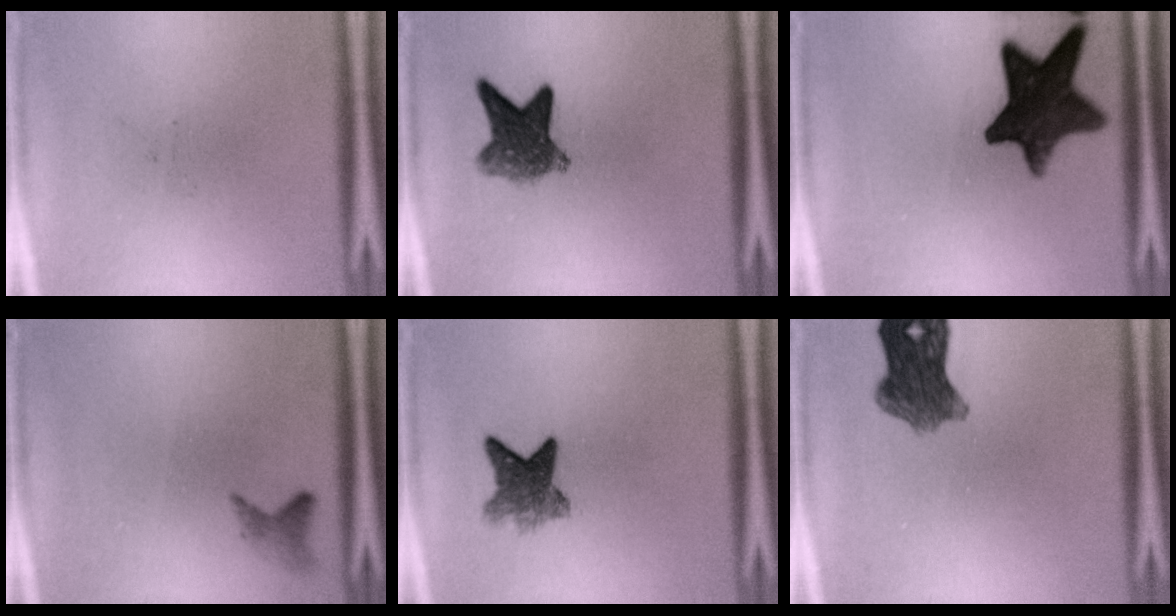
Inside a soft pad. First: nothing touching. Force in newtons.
{"total": 7.0}
{"total": 14.3}
{"total": 1.4}
{"total": 5.6}
{"total": 7.5}